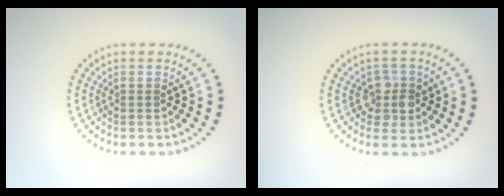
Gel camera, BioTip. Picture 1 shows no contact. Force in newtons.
{"total": 2.3, "press": 2.0, "slide": 1.1}